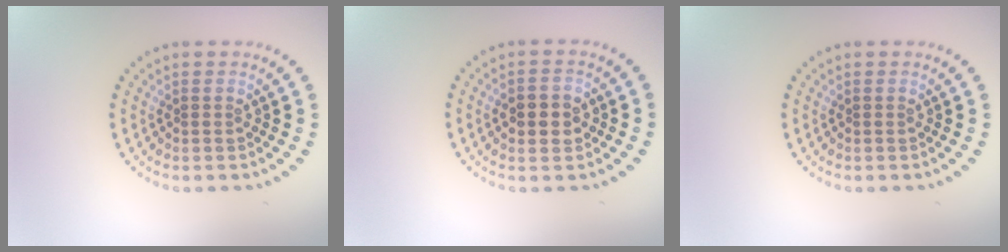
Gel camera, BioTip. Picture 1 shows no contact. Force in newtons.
{"total": 2.8, "press": 2.8, "slide": 0.2}
{"total": 0.0}